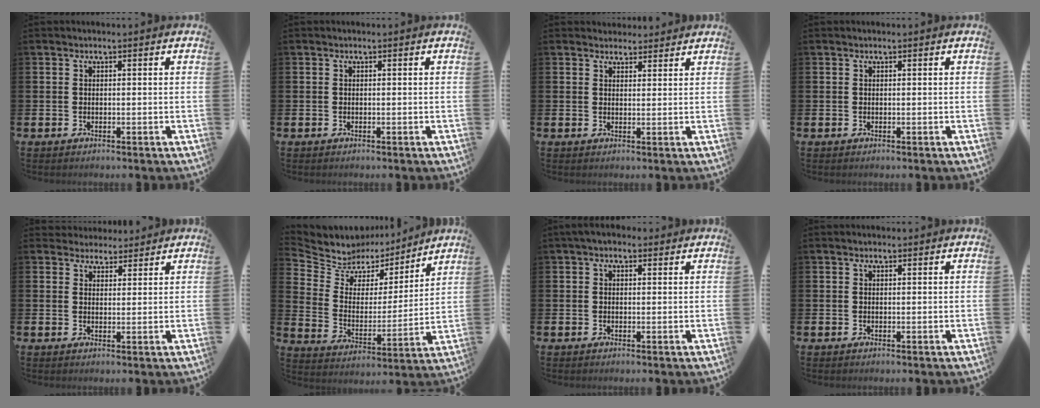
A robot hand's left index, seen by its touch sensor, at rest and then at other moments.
{"total": 0.0}
{"total": 3.0, "force": [2.8, 1.1, -0.3], "torque": [0.011, -0.014, 0.052]}
{"total": 0.0}
{"total": 3.5, "force": [3.2, 1.3, -0.3], "torque": [-0.004, -0.015, 0.059]}
{"total": 7.0, "force": [6.2, 3.4, 0.2], "torque": [-0.055, -0.045, 0.110]}
{"total": 2.2, "force": [1.7, 1.2, 0.8], "torque": [-0.010, 0.003, 0.028]}
{"total": 0.9, "force": [0.8, 0.3, 0.2], "torque": [0.006, -0.001, 0.012]}